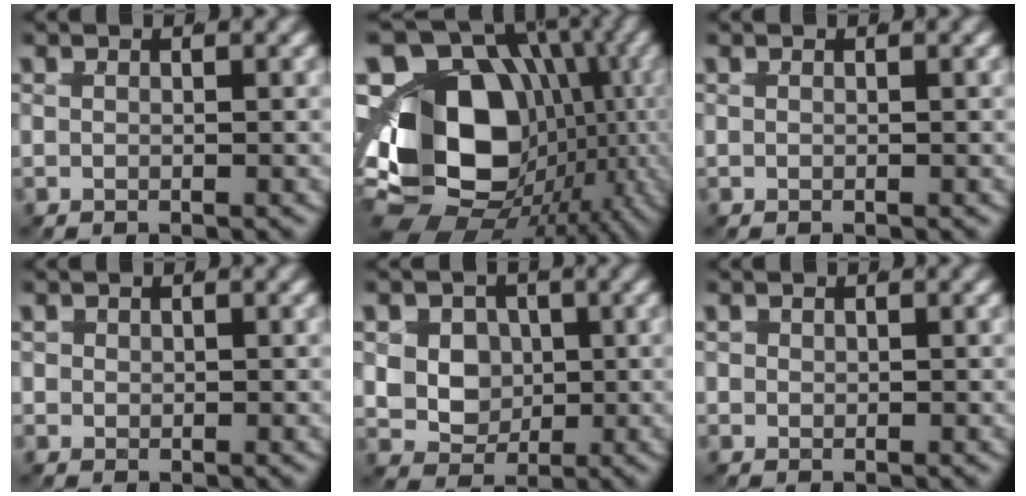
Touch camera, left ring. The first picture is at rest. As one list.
[{"total": 23.8, "force": [-4.4, 17.5, 15.5], "torque": [-0.283, -0.081, -0.051]}, {"total": 0.0}, {"total": 1.6, "force": [0.2, 1.6, 0.4], "torque": [-0.021, -0.008, 0.002]}, {"total": 11.0, "force": [0.0, 10.1, 4.4], "torque": [-0.112, -0.036, -0.009]}, {"total": 1.3, "force": [0.1, 1.3, 0.2], "torque": [-0.017, -0.007, 0.001]}]